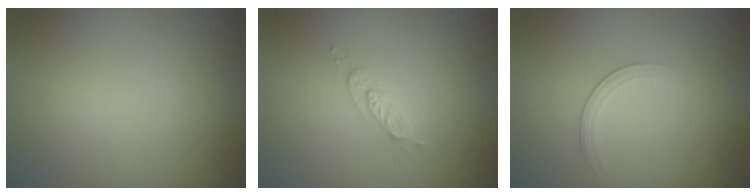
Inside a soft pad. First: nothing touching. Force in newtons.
{"total": 1.7, "press": 1.6, "slide": 0.2}
{"total": 1.5, "press": 0.7, "slide": 1.4}